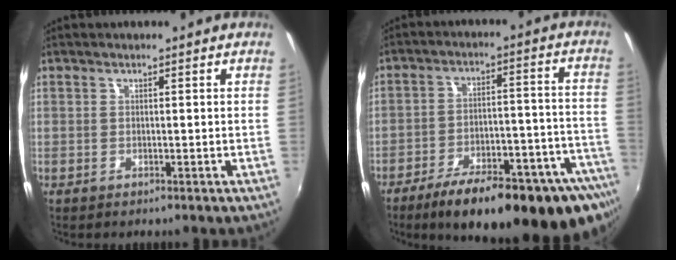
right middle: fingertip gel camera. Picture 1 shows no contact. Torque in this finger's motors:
{"motor_torque": [1.74, -0.40, 0.83, 0.21]}